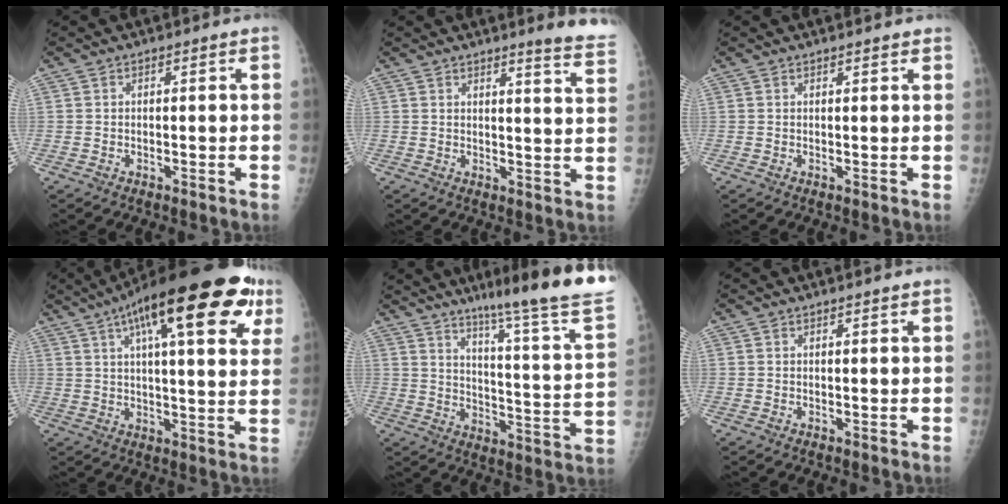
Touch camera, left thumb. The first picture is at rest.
{"total": 7.7, "force": [6.7, 0.0, 3.9], "torque": [-0.036, -0.052, 0.063]}
{"total": 1.9, "force": [1.7, 0.4, 0.8], "torque": [-0.001, 0.002, 0.020]}
{"total": 25.0, "force": [12.2, 7.4, 20.5], "torque": [-0.288, 0.004, 0.171]}
{"total": 24.3, "force": [18.5, 0.6, 15.8], "torque": [-0.213, -0.115, 0.257]}
{"total": 1.4, "force": [1.3, -0.1, 0.6], "torque": [-0.003, 0.001, 0.019]}